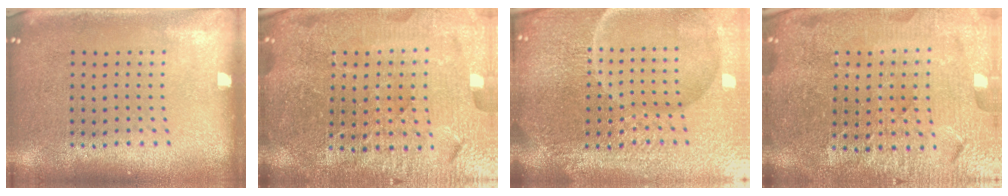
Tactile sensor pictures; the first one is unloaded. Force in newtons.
{"total": 5.8, "press": 5.3, "slide": 2.5}
{"total": 6.8, "press": 6.0, "slide": 3.0}
{"total": 5.6, "press": 5.1, "slide": 2.3}